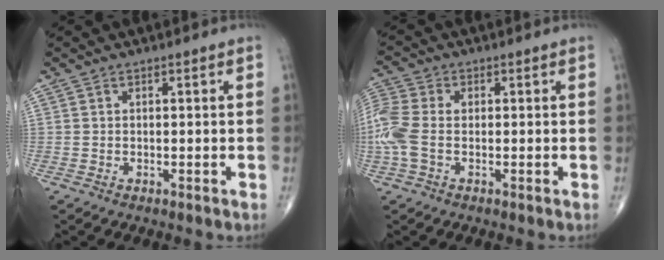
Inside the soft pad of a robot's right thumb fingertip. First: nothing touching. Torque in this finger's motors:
{"motor_torque": [0.17, 0.17, 0.66, 0.27, 0.12]}